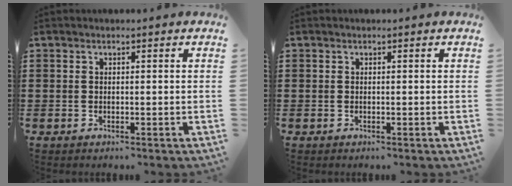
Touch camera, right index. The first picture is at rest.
{"total": 0.0}